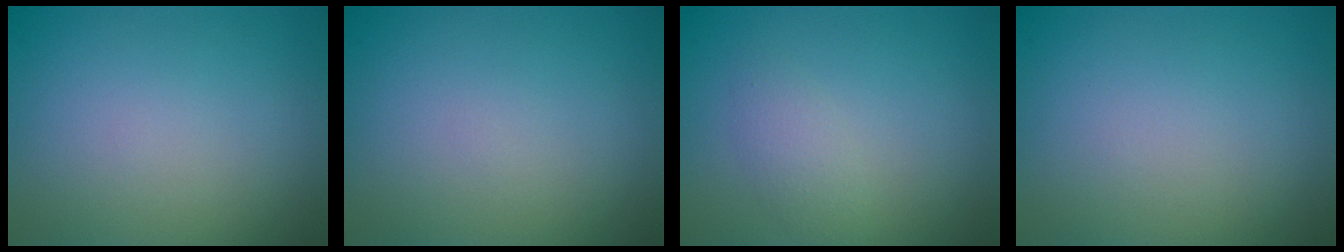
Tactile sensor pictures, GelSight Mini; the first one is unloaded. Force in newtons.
{"total": 0.0}
{"total": 1.7, "press": 1.7, "slide": 0.1}
{"total": 0.0}